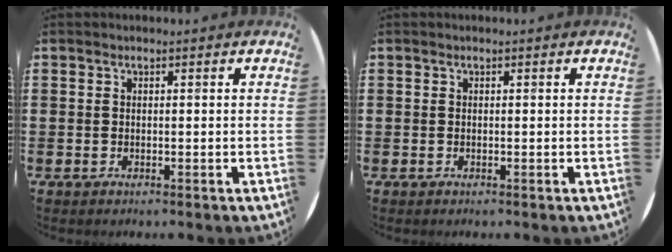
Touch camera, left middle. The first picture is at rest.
{"total": 0.0}